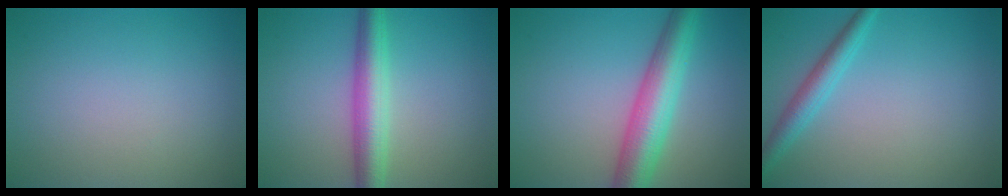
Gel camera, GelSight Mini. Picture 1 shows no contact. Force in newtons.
{"total": 4.8, "press": 4.8, "slide": 0.1}
{"total": 6.5, "press": 6.5, "slide": 0.2}
{"total": 2.7, "press": 2.7, "slide": 0.1}